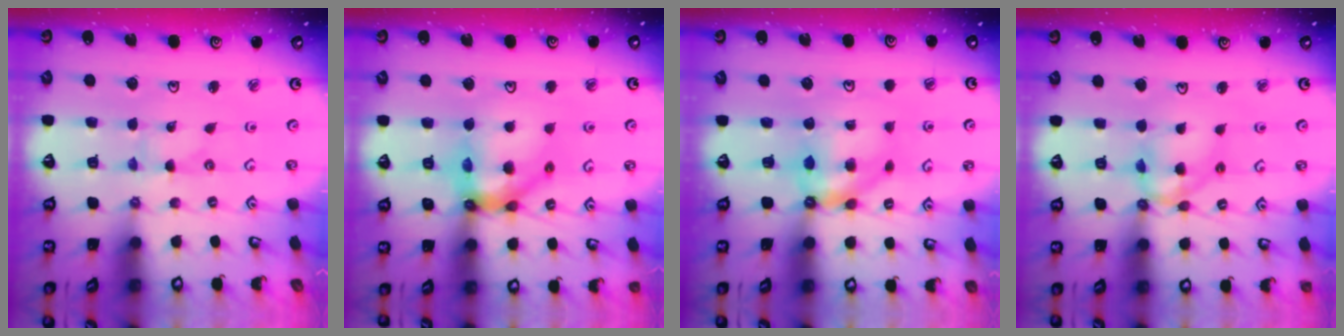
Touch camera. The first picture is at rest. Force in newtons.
{"total": 14.4, "press": 14.2, "slide": 2.0}
{"total": 7.3, "press": 7.3, "slide": 0.5}
{"total": 12.1, "press": 12.0, "slide": 1.1}